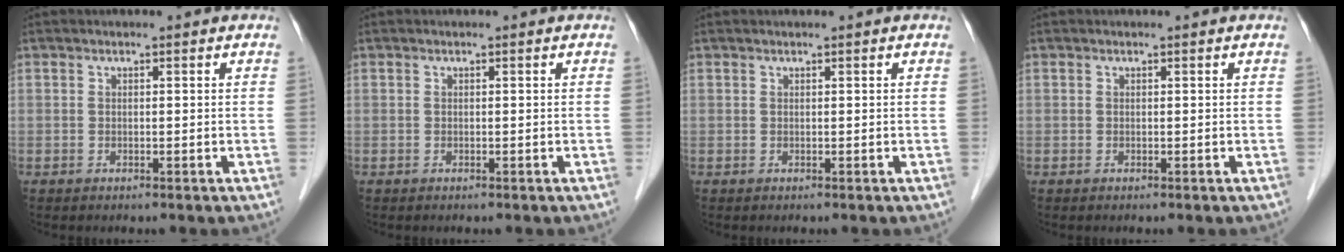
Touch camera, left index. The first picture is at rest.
{"total": 0.0}
{"total": 0.0}
{"total": 0.0}